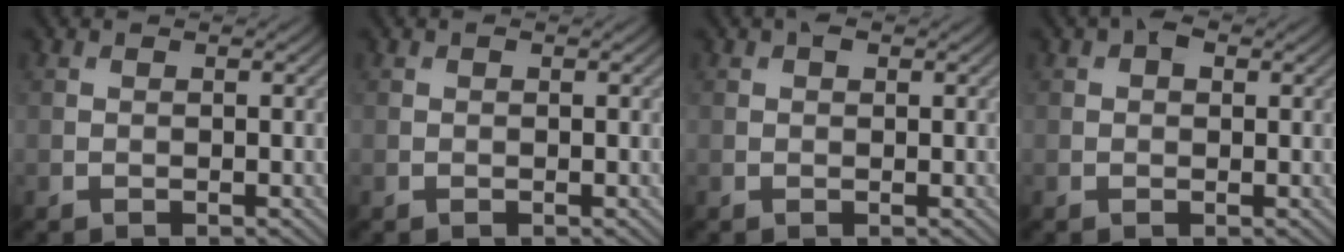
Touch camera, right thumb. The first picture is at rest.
{"total": 0.0}
{"total": 1.0, "force": [0.5, 0.5, 0.6], "torque": [-0.010, 0.000, 0.008]}
{"total": 1.7, "force": [0.7, 1.1, 1.1], "torque": [-0.016, 0.004, 0.006]}